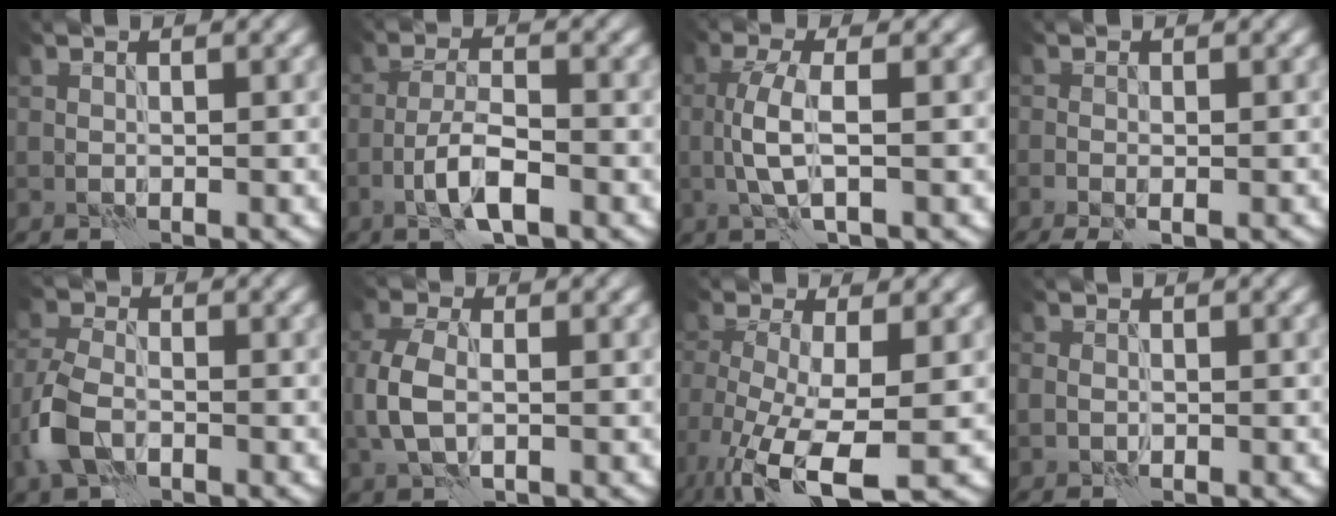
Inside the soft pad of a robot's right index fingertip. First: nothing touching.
{"total": 4.3, "force": [-2.2, 1.2, 3.6], "torque": [-0.066, 0.006, -0.044]}
{"total": 3.6, "force": [-0.3, 0.8, 3.5], "torque": [-0.076, 0.002, -0.009]}
{"total": 2.9, "force": [-1.7, 0.9, 2.1], "torque": [-0.040, -0.003, -0.027]}
{"total": 4.6, "force": [-2.0, 2.8, 3.1], "torque": [-0.076, 0.000, -0.050]}
{"total": 4.1, "force": [-0.3, 2.5, 3.3], "torque": [-0.081, 0.002, -0.008]}
{"total": 10.2, "force": [-4.7, 3.9, 8.3], "torque": [-0.169, -0.027, -0.083]}
{"total": 1.3, "force": [-0.2, 1.1, 0.5], "torque": [-0.005, -0.003, -0.004]}